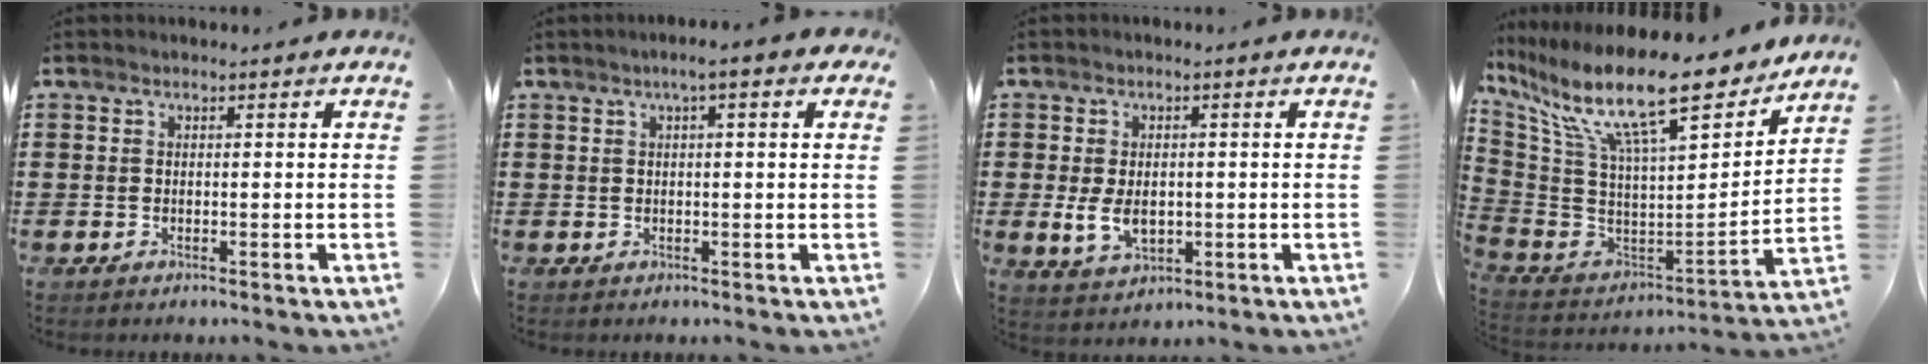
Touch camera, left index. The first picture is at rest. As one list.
[{"total": 2.3, "force": [0.8, 0.1, 2.2], "torque": [-0.043, 0.001, 0.014]}, {"total": 4.7, "force": [-0.3, 3.1, 3.5], "torque": [-0.068, 0.002, -0.008]}, {"total": 16.8, "force": [11.5, 3.2, 11.8], "torque": [-0.255, -0.070, 0.189]}]